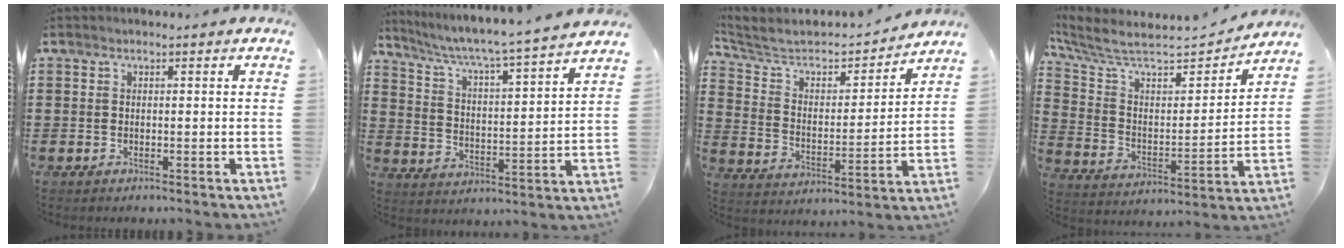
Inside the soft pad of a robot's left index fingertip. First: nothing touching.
{"total": 4.7, "force": [4.1, -0.8, 2.1], "torque": [-0.062, -0.042, 0.057]}
{"total": 5.0, "force": [4.1, 2.1, 2.1], "torque": [-0.067, -0.030, 0.060]}
{"total": 7.1, "force": [6.2, 1.7, 3.2], "torque": [-0.095, -0.048, 0.100]}